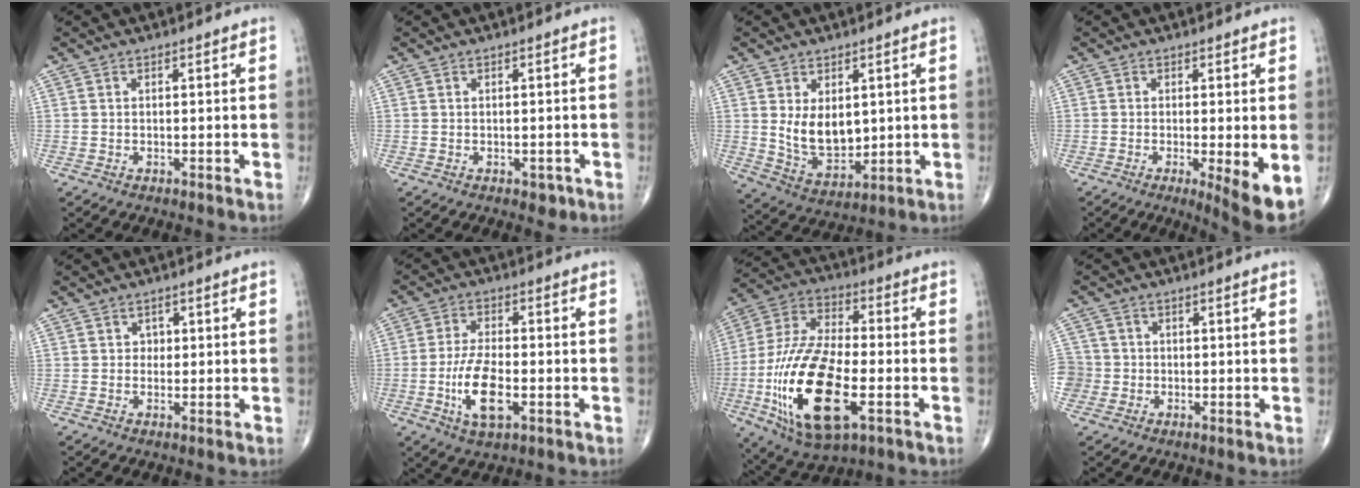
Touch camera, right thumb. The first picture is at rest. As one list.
[{"total": 1.6, "force": [-0.7, 1.1, 1.0], "torque": [-0.003, 0.001, -0.006]}, {"total": 9.1, "force": [1.6, 5.8, 6.8], "torque": [-0.094, -0.025, 0.047]}, {"total": 6.8, "force": [-1.7, 1.2, 6.5], "torque": [-0.099, -0.021, -0.029]}, {"total": 1.4, "force": [0.2, 1.3, 0.5], "torque": [0.004, 0.003, 0.000]}, {"total": 9.5, "force": [-2.7, 4.0, 8.2], "torque": [-0.161, 0.007, -0.048]}, {"total": 22.8, "force": [-6.6, 10.1, 19.4], "torque": [-0.394, 0.011, -0.111]}, {"total": 5.0, "force": [-1.1, 4.8, 0.6], "torque": [-0.002, 0.013, -0.026]}]